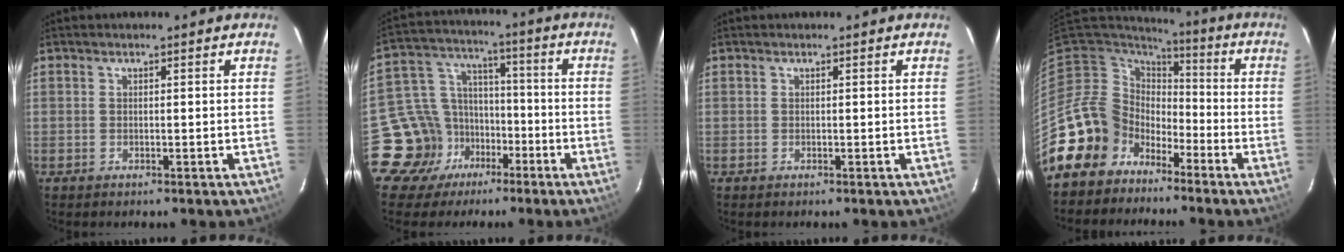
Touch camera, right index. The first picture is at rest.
{"total": 12.2, "force": [-6.5, 10.0, 2.4], "torque": [-0.069, 0.048, -0.103]}
{"total": 0.0}
{"total": 12.0, "force": [-7.8, 9.1, 0.9], "torque": [-0.039, 0.026, -0.140]}